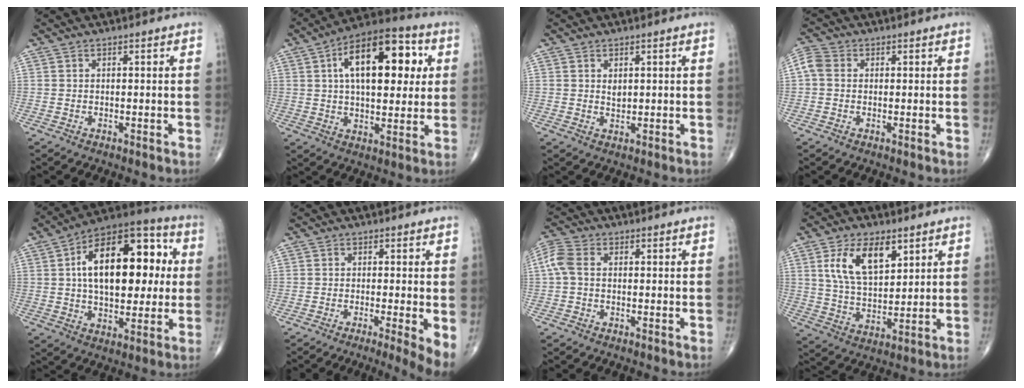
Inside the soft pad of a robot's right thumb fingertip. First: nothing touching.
{"total": 19.4, "force": [5.0, 9.7, 16.0], "torque": [-0.208, 0.015, 0.067]}
{"total": 1.4, "force": [0.6, 0.8, 1.0], "torque": [-0.007, -0.005, 0.011]}
{"total": 3.6, "force": [0.3, 2.9, 2.1], "torque": [-0.046, 0.012, -0.003]}
{"total": 22.9, "force": [3.4, 12.4, 19.0], "torque": [-0.259, 0.024, 0.044]}
{"total": 5.0, "force": [-1.5, 0.2, 4.8], "torque": [-0.082, -0.015, -0.030]}
{"total": 4.8, "force": [0.1, 3.1, 3.6], "torque": [-0.096, 0.015, -0.005]}
{"total": 11.9, "force": [5.2, 6.0, 8.8], "torque": [-0.146, -0.020, 0.103]}